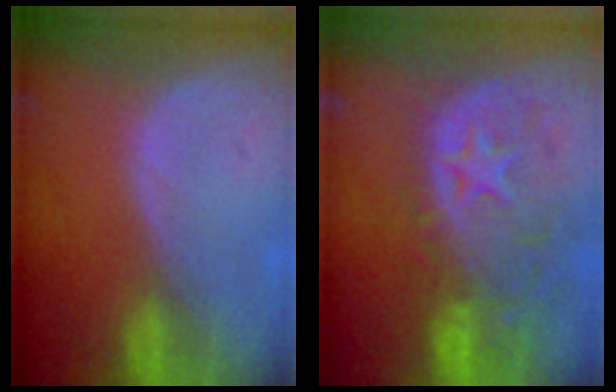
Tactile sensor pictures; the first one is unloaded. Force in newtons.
{"total": 12.3, "press": 10.5, "slide": 6.5}